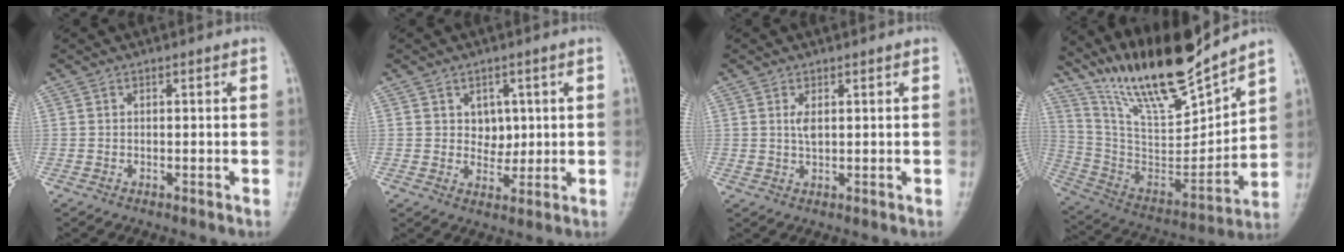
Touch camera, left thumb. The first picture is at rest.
{"total": 4.2, "force": [1.1, 3.3, 2.4], "torque": [-0.003, -0.009, 0.020]}
{"total": 2.0, "force": [0.7, 0.9, 1.6], "torque": [-0.029, -0.005, 0.017]}
{"total": 19.9, "force": [17.2, 2.7, 9.6], "torque": [-0.140, -0.098, 0.324]}